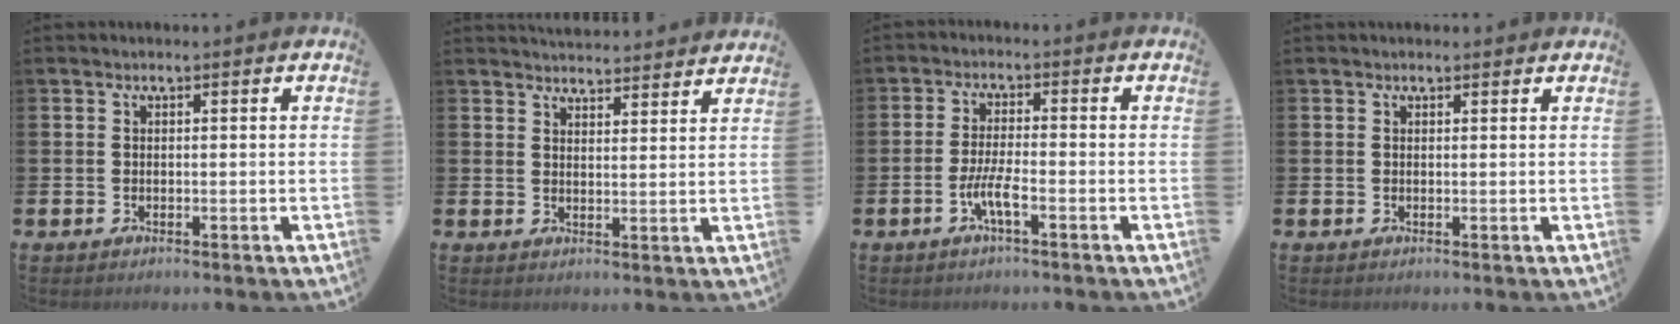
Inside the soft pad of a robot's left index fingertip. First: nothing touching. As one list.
[{"total": 4.1, "force": [4.1, 0.4, 0.0], "torque": [-0.004, -0.024, 0.074]}, {"total": 3.7, "force": [-1.6, 0.6, 3.3], "torque": [-0.072, -0.003, -0.032]}, {"total": 0.6, "force": [0.6, 0.3, 0.1], "torque": [0.009, -0.001, 0.007]}]